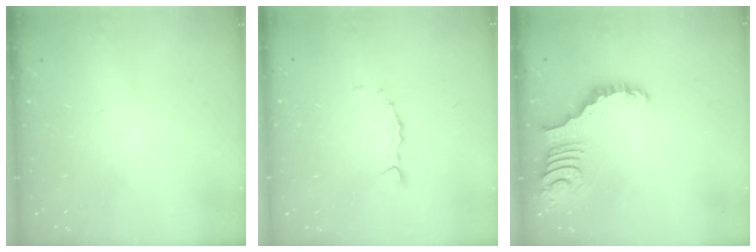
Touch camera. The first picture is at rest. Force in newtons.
{"total": 2.2, "press": 2.2, "slide": 0.2}
{"total": 3.3, "press": 3.3, "slide": 0.5}